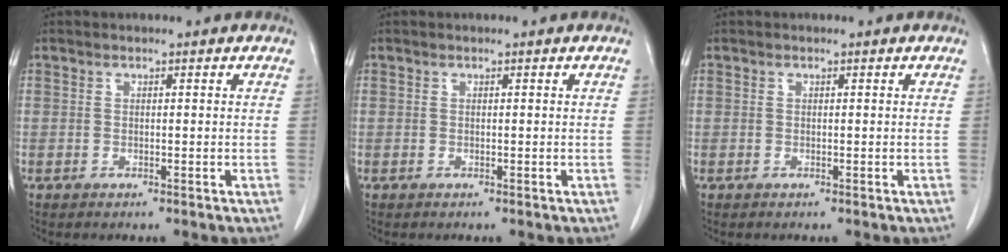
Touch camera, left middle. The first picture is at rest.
{"total": 0.0}
{"total": 0.0}